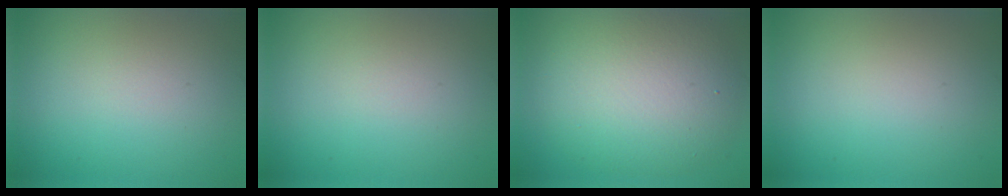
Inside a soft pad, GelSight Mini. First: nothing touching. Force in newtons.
{"total": 0.0}
{"total": 8.5, "press": 8.4, "slide": 0.9}
{"total": 0.0}